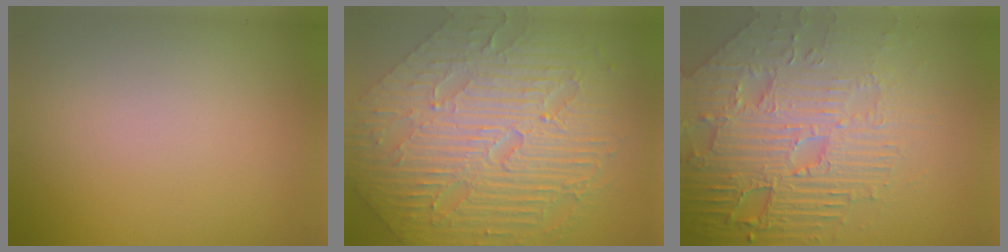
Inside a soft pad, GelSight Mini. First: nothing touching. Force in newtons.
{"total": 11.2, "press": 7.3, "slide": 8.4}
{"total": 8.3, "press": 6.2, "slide": 5.5}